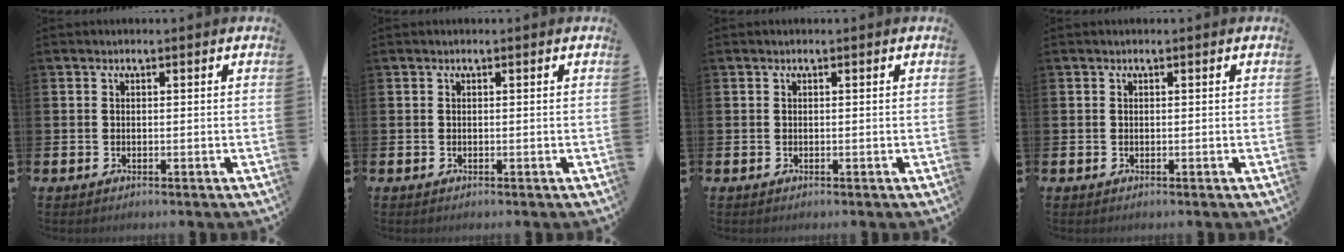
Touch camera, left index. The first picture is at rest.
{"total": 0.0}
{"total": 0.0}
{"total": 0.0}